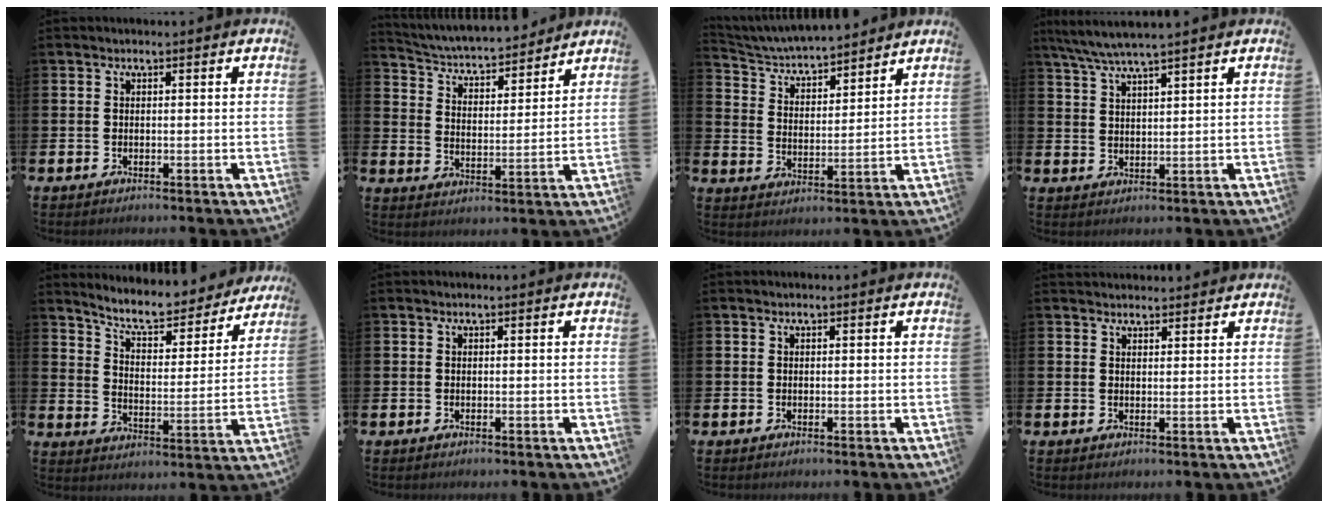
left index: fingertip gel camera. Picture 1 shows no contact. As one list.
[{"total": 4.8, "force": [4.6, 1.0, 0.9], "torque": [-0.048, -0.042, 0.074]}, {"total": 4.9, "force": [4.8, 0.7, 0.8], "torque": [-0.043, -0.040, 0.080]}, {"total": 4.9, "force": [4.4, -0.2, 2.1], "torque": [-0.058, -0.013, 0.079]}, {"total": 7.8, "force": [7.2, 1.5, 2.4], "torque": [-0.077, -0.054, 0.123]}, {"total": 0.0}, {"total": 0.0}, {"total": 1.8, "force": [1.8, 0.4, 0.0], "torque": [0.005, -0.008, 0.032]}]